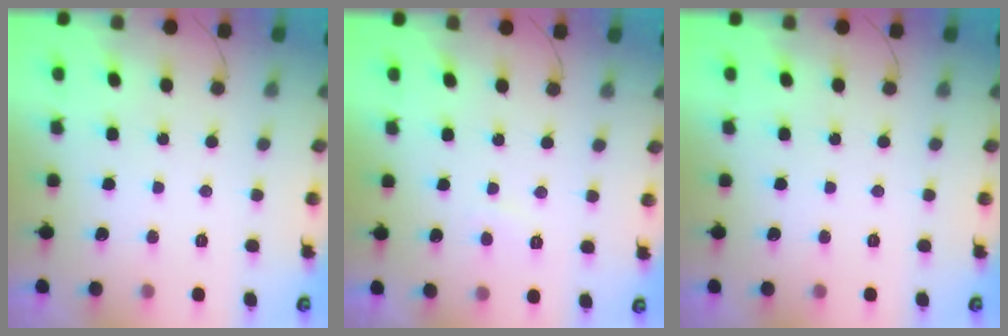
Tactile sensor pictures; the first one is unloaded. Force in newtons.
{"total": 1.3, "press": 1.2, "slide": 0.5}
{"total": 0.0}